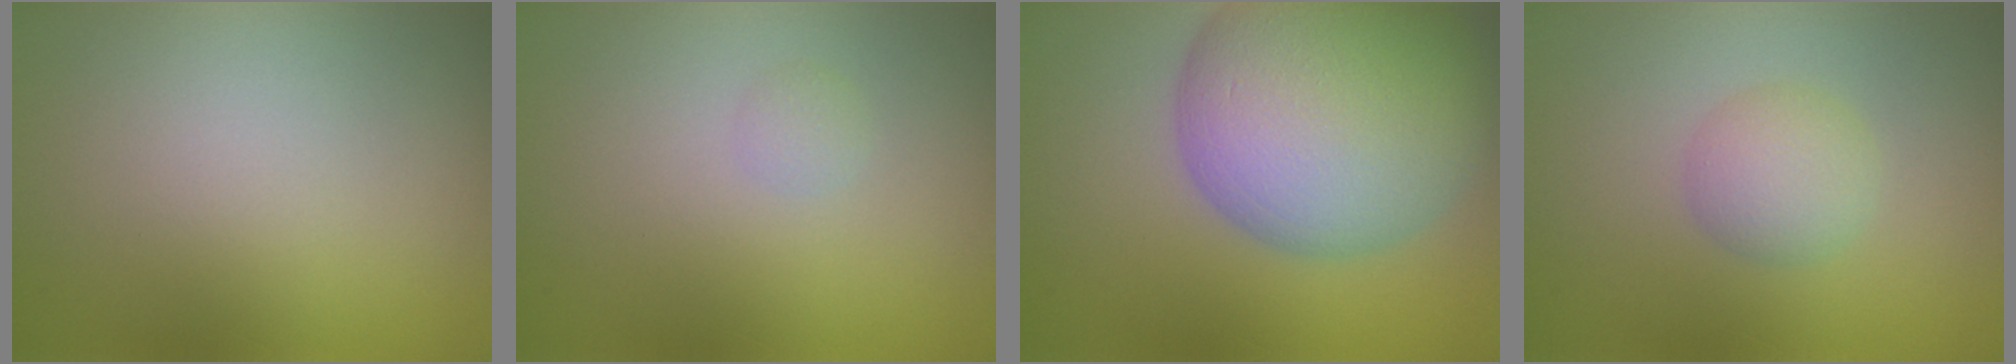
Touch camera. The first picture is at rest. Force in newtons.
{"total": 0.7, "press": 0.7, "slide": 0.0}
{"total": 15.3, "press": 15.3, "slide": 0.9}
{"total": 2.5, "press": 2.5, "slide": 0.1}